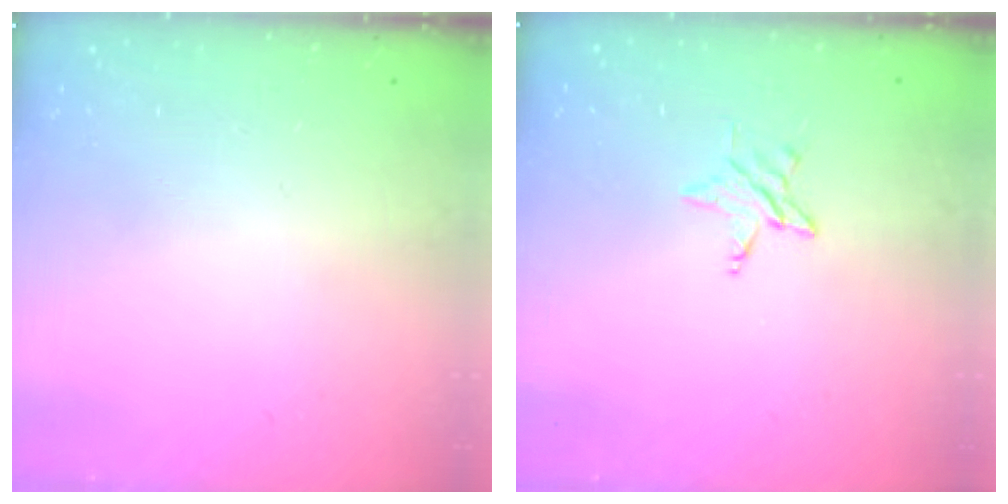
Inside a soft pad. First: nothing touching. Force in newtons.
{"total": 2.8, "press": 2.7, "slide": 0.3}